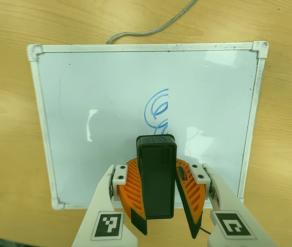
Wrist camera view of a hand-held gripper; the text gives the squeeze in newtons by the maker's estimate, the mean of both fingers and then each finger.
{"total": 10.2, "left": 10.3, "right": 10.0}